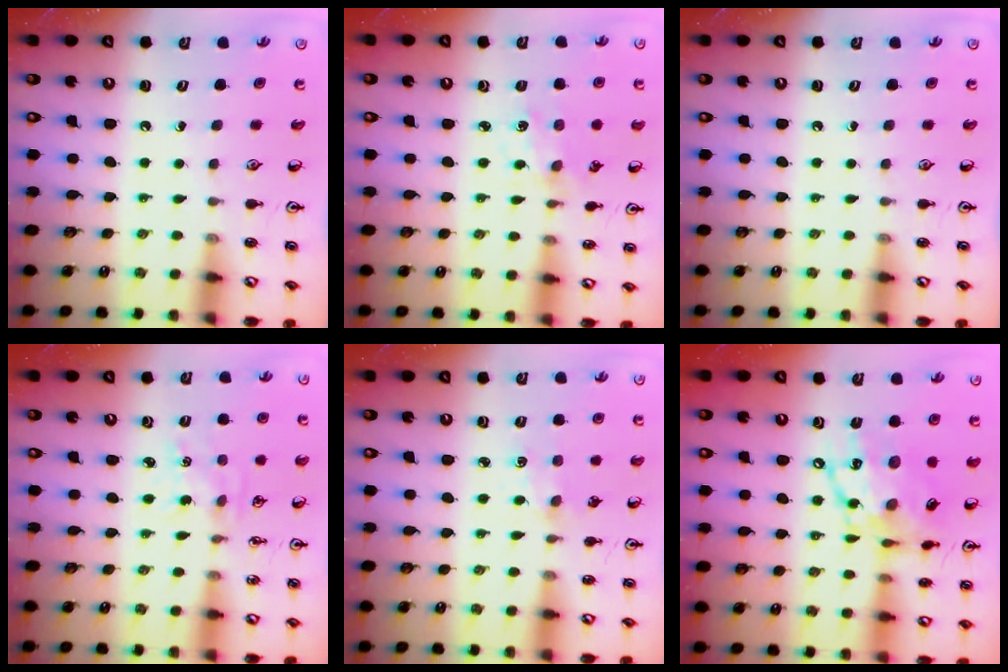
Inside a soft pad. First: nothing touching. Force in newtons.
{"total": 1.1, "press": 1.0, "slide": 0.2}
{"total": 0.0}
{"total": 0.6, "press": 0.6, "slide": 0.1}
{"total": 1.2, "press": 1.2, "slide": 0.2}
{"total": 16.0, "press": 15.9, "slide": 1.7}